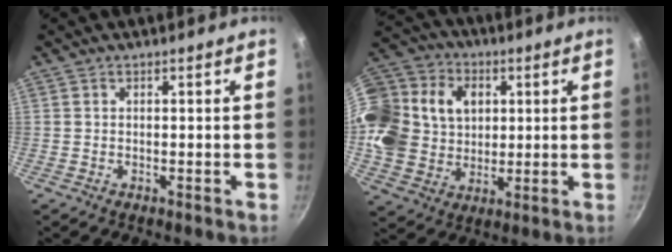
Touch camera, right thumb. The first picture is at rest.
{"total": 25.2, "force": [5.7, 20.5, 13.4], "torque": [-0.288, 0.026, 0.109]}